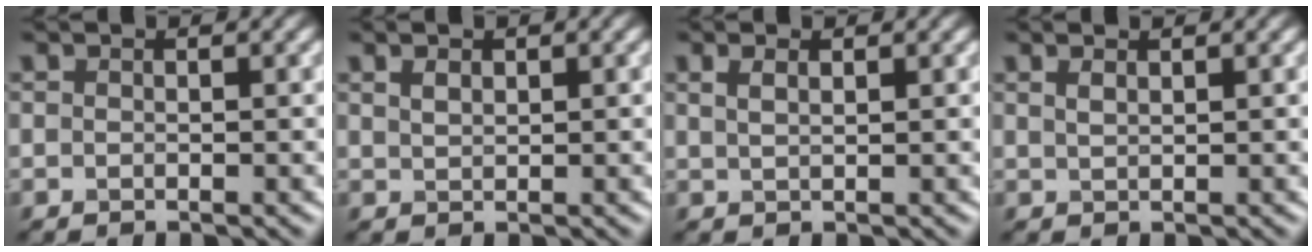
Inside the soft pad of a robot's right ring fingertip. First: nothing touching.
{"total": 1.2, "force": [0.7, 0.6, 0.8], "torque": [-0.016, 0.001, 0.016]}
{"total": 1.3, "force": [0.8, 0.5, 0.9], "torque": [-0.017, 0.003, 0.017]}
{"total": 1.0, "force": [0.8, 0.3, 0.6], "torque": [-0.013, 0.002, 0.016]}